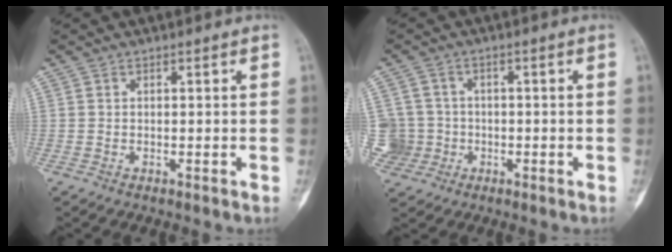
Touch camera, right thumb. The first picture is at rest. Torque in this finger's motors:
{"motor_torque": [1.42, 1.24, 1.07, -0.78, 0.09]}